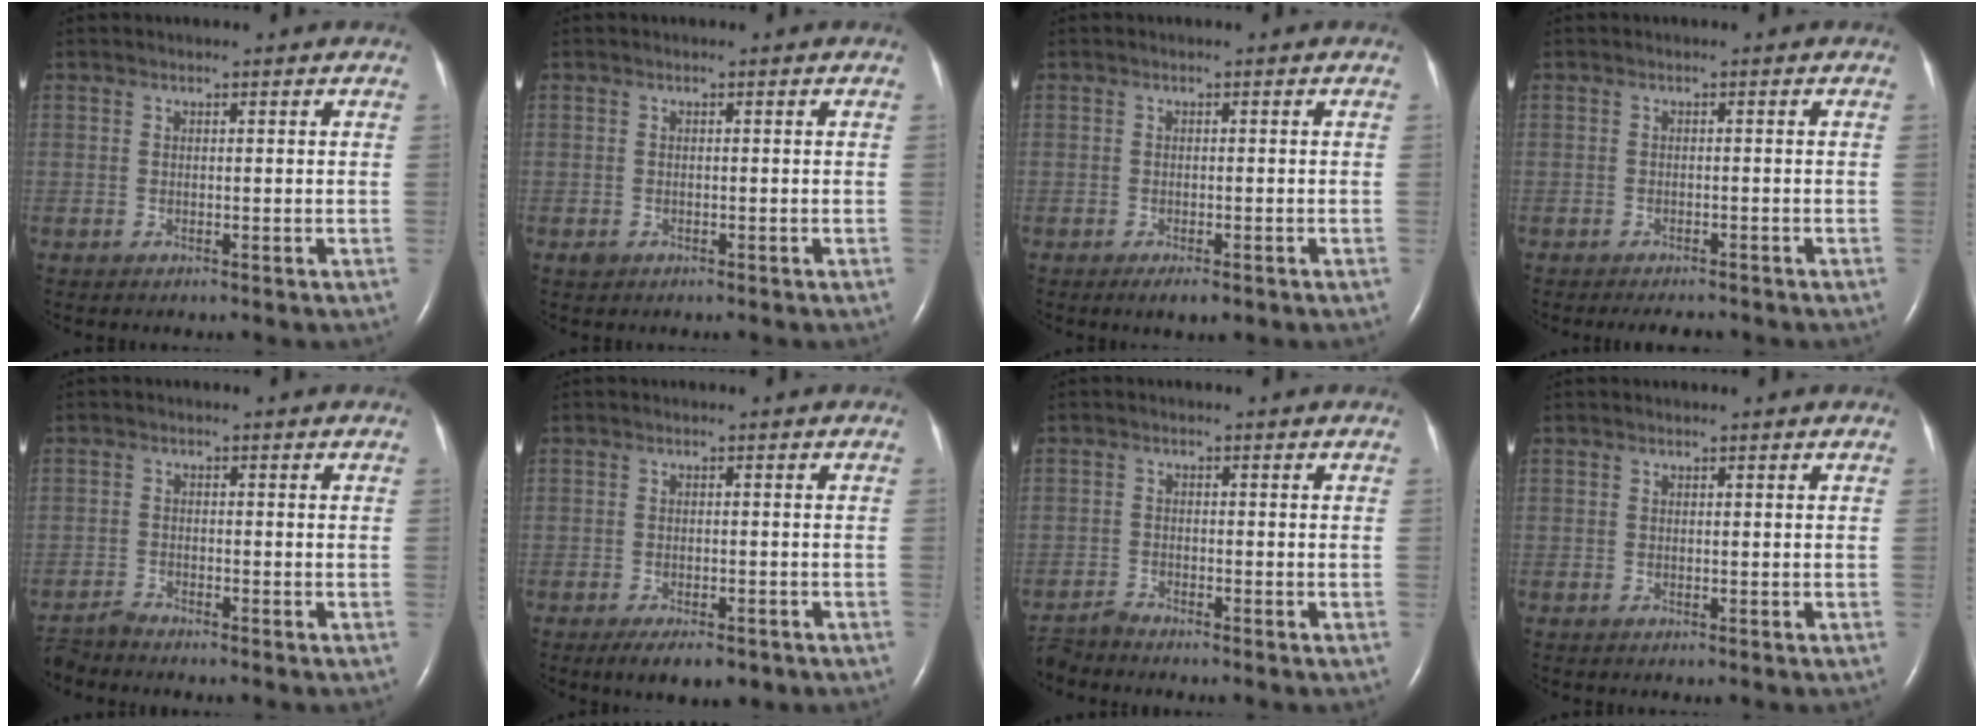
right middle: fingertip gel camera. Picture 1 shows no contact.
{"total": 0.8, "force": [-0.5, 0.6, 0.2], "torque": [-0.007, 0.000, -0.006]}
{"total": 2.2, "force": [-1.4, 0.7, 1.6], "torque": [-0.021, -0.002, -0.018]}
{"total": 3.7, "force": [-3.3, 1.0, 1.4], "torque": [-0.017, -0.005, -0.042]}
{"total": 3.0, "force": [-3.0, -0.4, 0.1], "torque": [-0.006, -0.018, -0.056]}
{"total": 5.4, "force": [-3.8, 2.1, 3.2], "torque": [-0.043, -0.004, -0.054]}
{"total": 3.1, "force": [-3.0, -0.4, 0.0], "torque": [-0.006, -0.019, -0.057]}
{"total": 0.0}